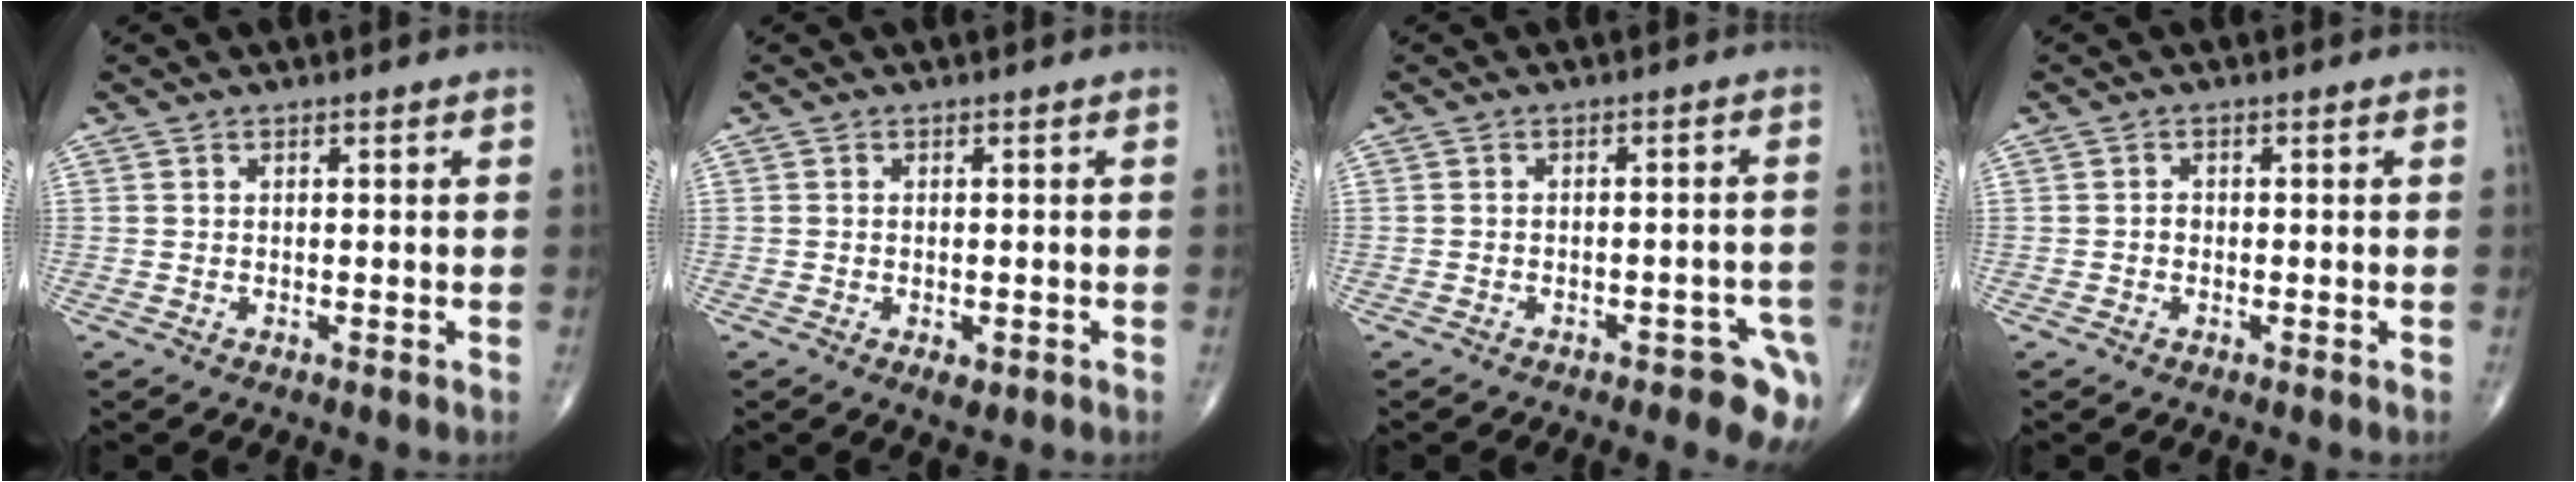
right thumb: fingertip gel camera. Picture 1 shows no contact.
{"total": 2.1, "force": [-0.8, 1.0, 1.7], "torque": [-0.027, -0.002, -0.009]}
{"total": 8.2, "force": [-5.1, 3.4, 5.5], "torque": [-0.047, 0.027, -0.065]}
{"total": 0.9, "force": [-0.3, 0.7, 0.5], "torque": [-0.003, 0.003, -0.007]}